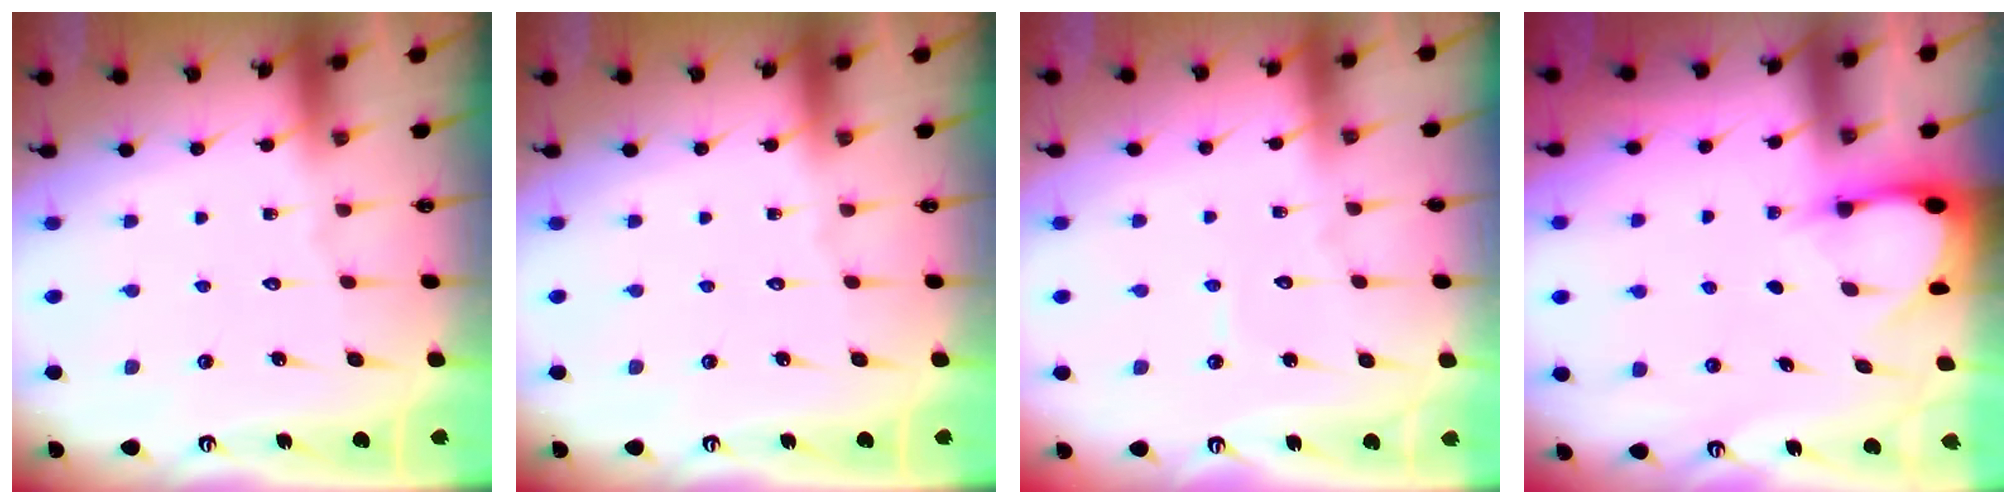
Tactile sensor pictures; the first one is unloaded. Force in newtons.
{"total": 0.0}
{"total": 3.4, "press": 3.4, "slide": 0.3}
{"total": 2.9, "press": 2.9, "slide": 0.3}